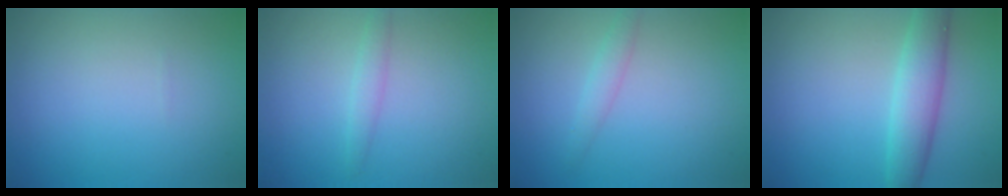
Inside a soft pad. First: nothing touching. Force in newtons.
{"total": 1.4, "press": 1.4, "slide": 0.0}
{"total": 1.4, "press": 1.4, "slide": 0.1}
{"total": 4.0, "press": 4.0, "slide": 0.1}